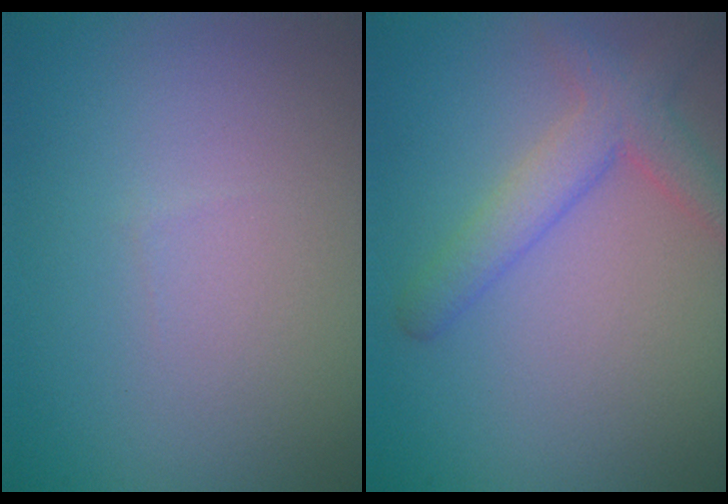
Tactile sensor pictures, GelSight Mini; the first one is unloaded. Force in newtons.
{"total": 3.6, "press": 3.6, "slide": 0.2}